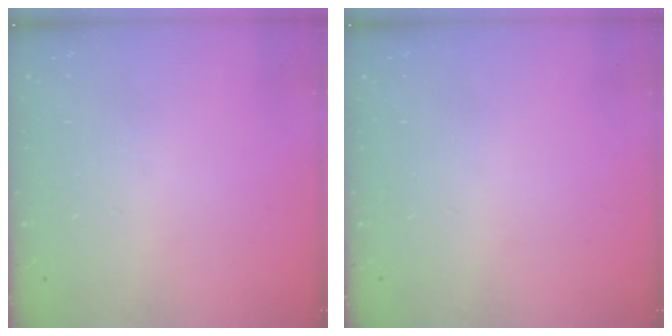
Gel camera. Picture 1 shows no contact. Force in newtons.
{"total": 0.0}